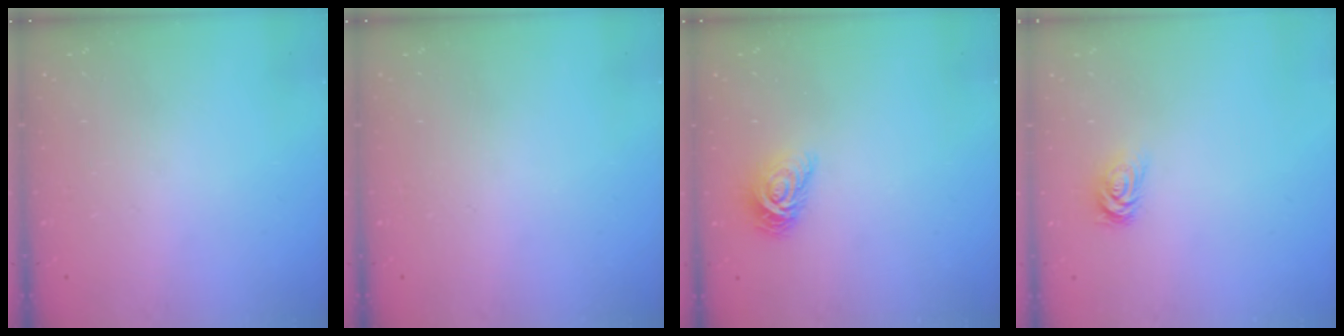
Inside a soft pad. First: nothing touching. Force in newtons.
{"total": 0.0}
{"total": 7.7, "press": 7.6, "slide": 0.7}
{"total": 3.2, "press": 3.2, "slide": 0.5}